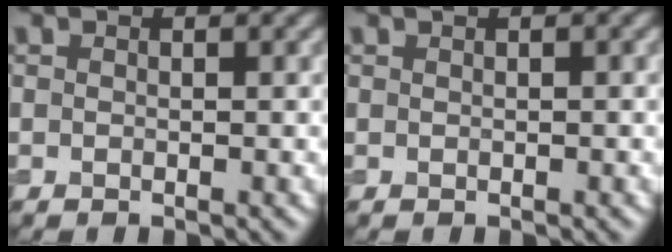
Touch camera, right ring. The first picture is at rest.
{"total": 0.9, "force": [0.5, 0.2, 0.7], "torque": [-0.012, 0.006, 0.006]}